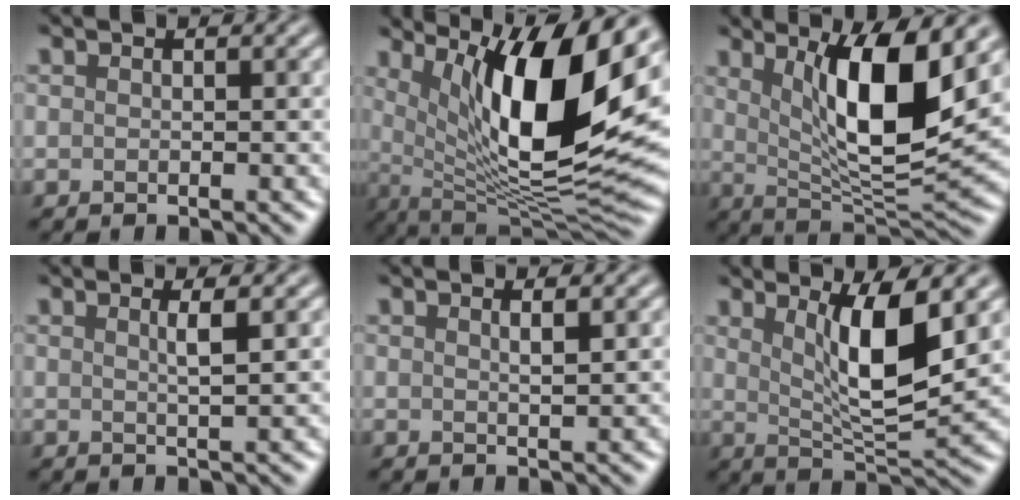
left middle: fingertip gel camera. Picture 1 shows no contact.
{"total": 13.7, "force": [4.3, 4.1, 12.3], "torque": [-0.178, -0.010, 0.076]}
{"total": 9.7, "force": [3.0, 2.6, 8.9], "torque": [-0.138, -0.018, 0.058]}
{"total": 1.8, "force": [0.7, 0.5, 1.7], "torque": [-0.023, 0.002, 0.004]}
{"total": 1.3, "force": [0.7, 0.4, 1.1], "torque": [-0.008, 0.005, 0.005]}
{"total": 6.7, "force": [2.1, 1.5, 6.2], "torque": [-0.104, -0.010, 0.042]}